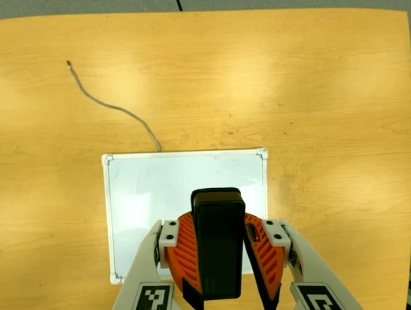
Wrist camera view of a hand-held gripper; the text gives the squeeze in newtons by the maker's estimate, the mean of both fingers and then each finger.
{"total": 7.7, "left": 8.2, "right": 7.2}